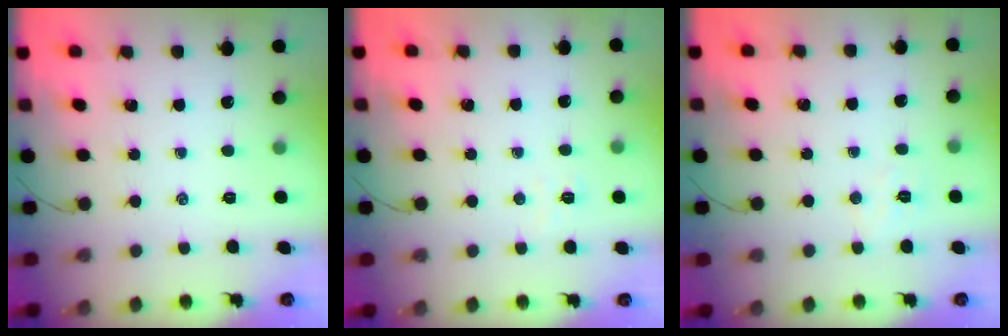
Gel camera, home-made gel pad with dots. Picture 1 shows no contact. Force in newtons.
{"total": 2.3, "press": 2.2, "slide": 0.7}
{"total": 4.7, "press": 4.6, "slide": 0.9}